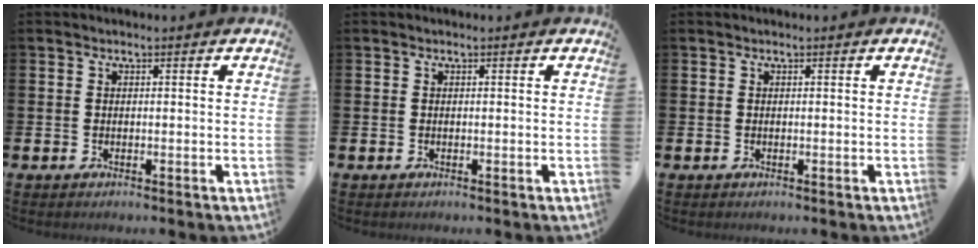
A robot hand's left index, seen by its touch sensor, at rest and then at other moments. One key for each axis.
{"total": 0.0}
{"total": 0.0}